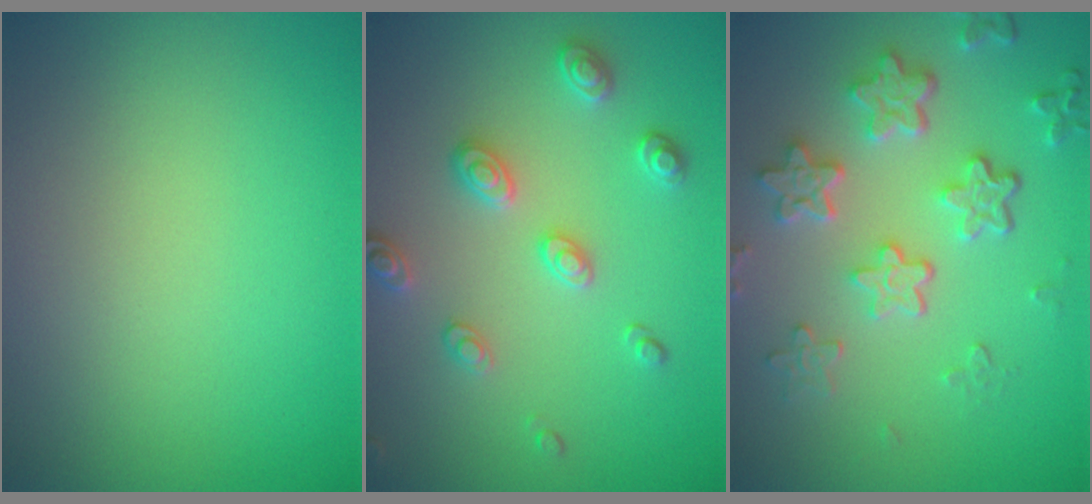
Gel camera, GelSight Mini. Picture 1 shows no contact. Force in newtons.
{"total": 2.8, "press": 2.6, "slide": 1.1}
{"total": 5.3, "press": 4.2, "slide": 3.3}